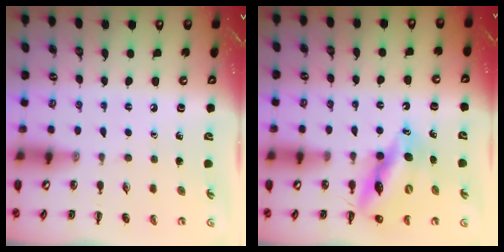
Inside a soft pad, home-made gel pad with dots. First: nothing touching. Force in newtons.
{"total": 13.6, "press": 13.0, "slide": 3.9}